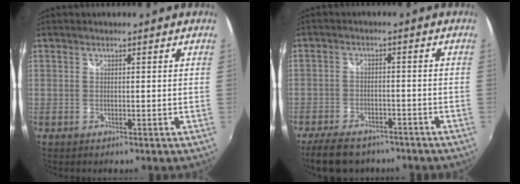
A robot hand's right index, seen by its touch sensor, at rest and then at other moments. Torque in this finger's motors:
{"motor_torque": [0.58, -0.54, -0.02, -0.02]}